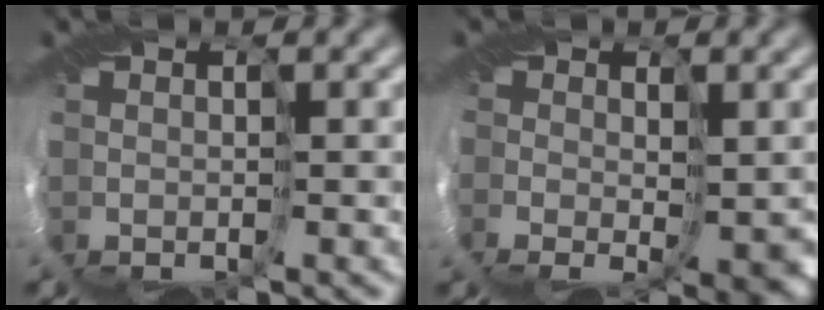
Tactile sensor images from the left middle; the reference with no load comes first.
{"total": 5.9, "force": [-0.8, 3.5, 4.7], "torque": [-0.080, -0.020, -0.002]}